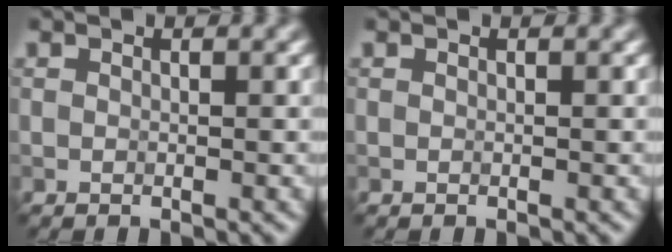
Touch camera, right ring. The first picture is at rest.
{"total": 0.0}